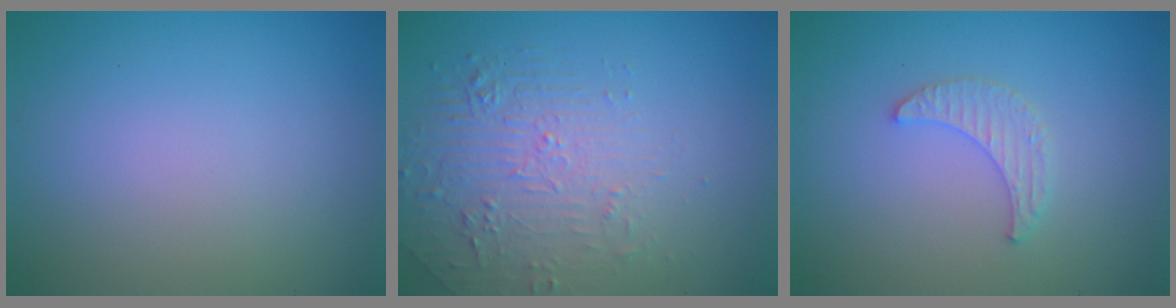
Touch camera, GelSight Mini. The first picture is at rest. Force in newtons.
{"total": 2.1, "press": 1.5, "slide": 1.5}
{"total": 2.0, "press": 1.9, "slide": 0.5}